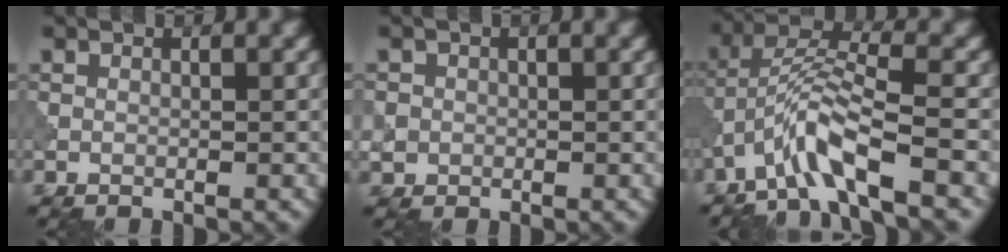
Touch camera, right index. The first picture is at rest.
{"total": 1.6, "force": [-0.2, 1.6, 0.2], "torque": [0.005, 0.000, 0.000]}
{"total": 5.9, "force": [-3.6, 0.9, 4.6], "torque": [-0.094, 0.011, -0.076]}